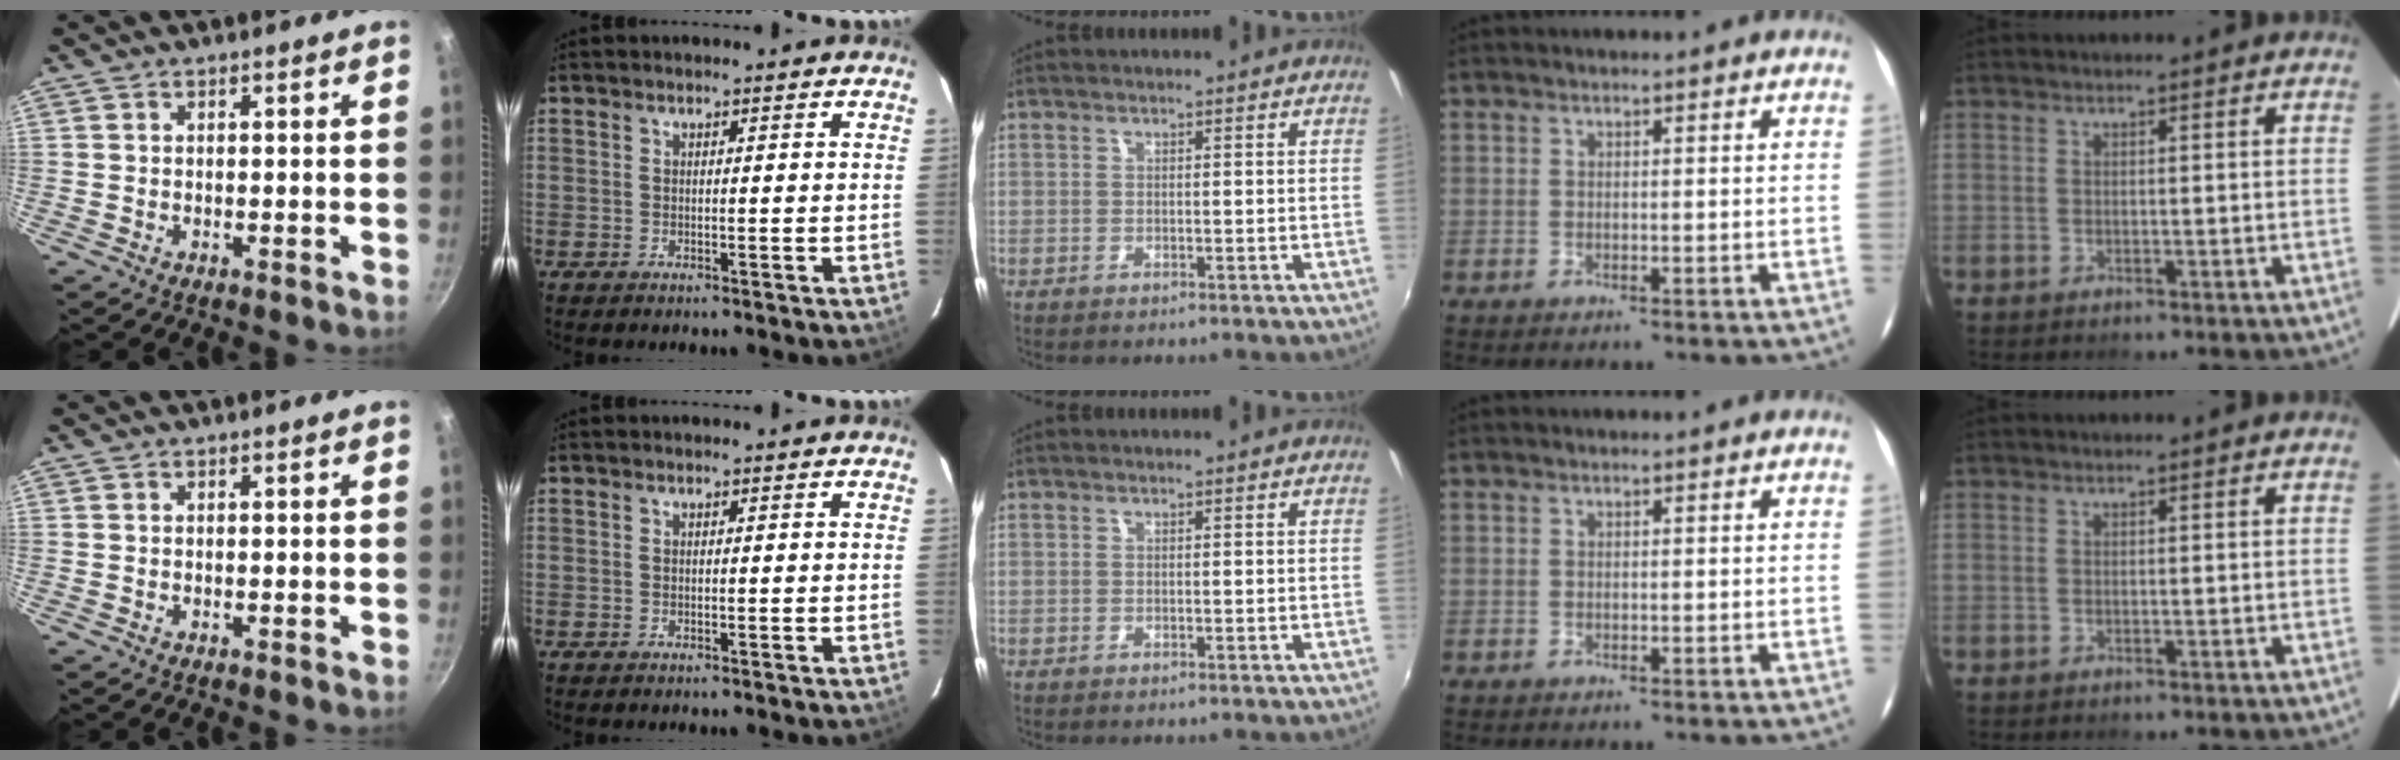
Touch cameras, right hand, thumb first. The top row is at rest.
{}